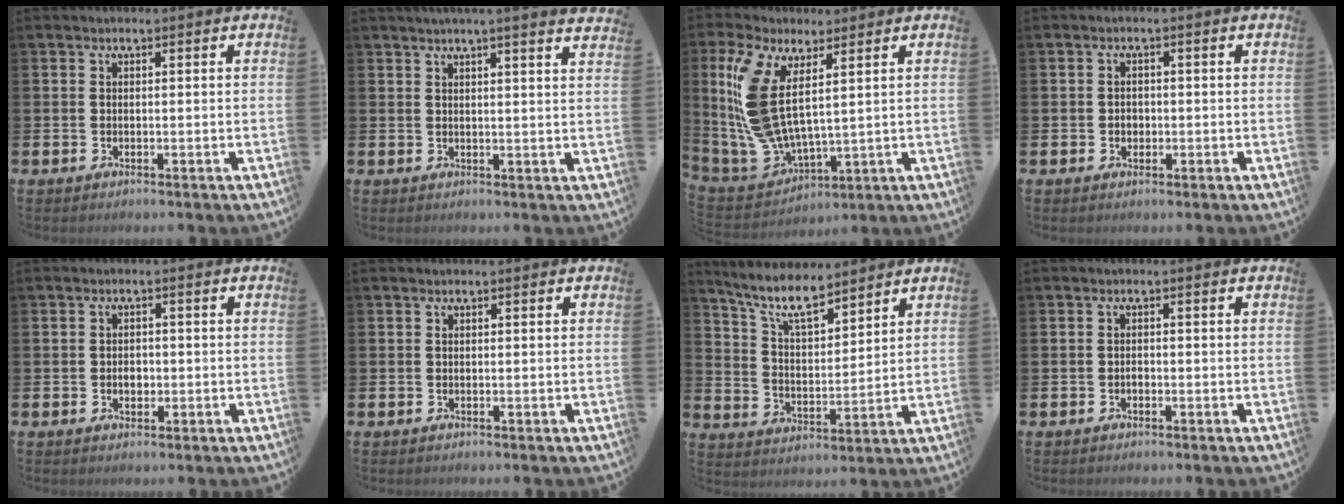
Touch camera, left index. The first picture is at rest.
{"total": 3.2, "force": [3.0, -0.9, 0.9], "torque": [-0.019, -0.014, 0.053]}
{"total": 10.1, "force": [4.0, 4.6, 8.1], "torque": [-0.199, -0.023, 0.072]}
{"total": 1.5, "force": [-0.3, 1.3, 0.6], "torque": [-0.004, 0.005, -0.010]}
{"total": 1.9, "force": [-0.4, 1.5, 1.2], "torque": [-0.006, -0.001, -0.014]}
{"total": 0.0}
{"total": 8.6, "force": [7.2, 2.4, 4.1], "torque": [-0.101, -0.027, 0.128]}
{"total": 0.8, "force": [-0.5, 0.4, 0.5], "torque": [-0.016, 0.003, -0.008]}